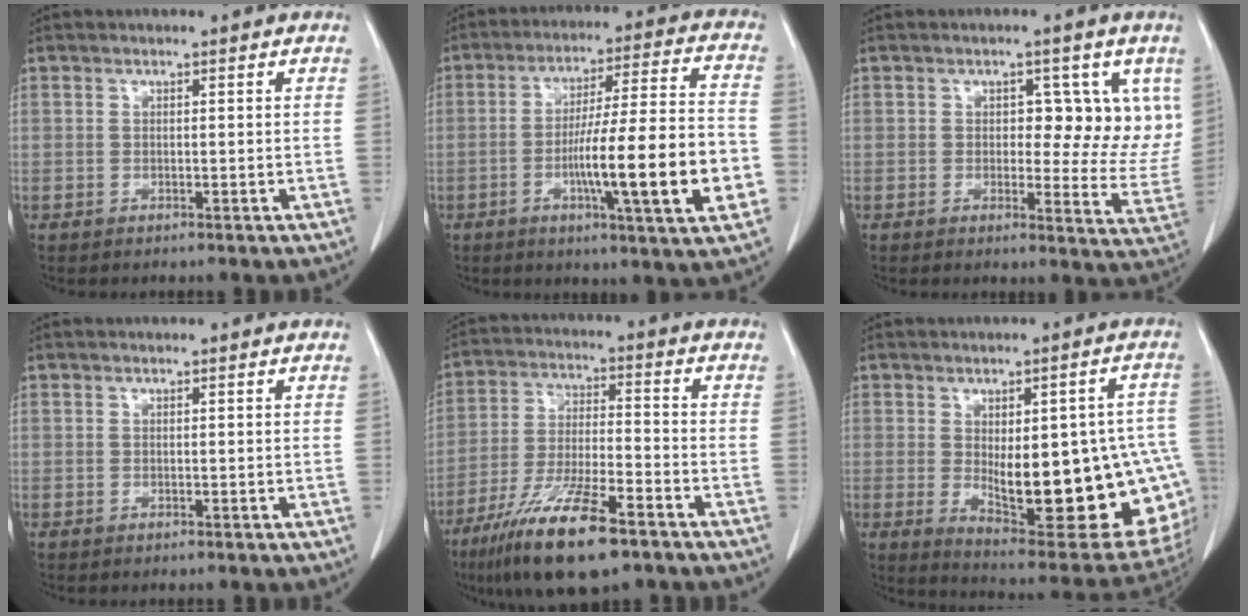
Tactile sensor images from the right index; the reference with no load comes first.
{"total": 18.1, "force": [-4.6, 0.8, 17.5], "torque": [-0.255, 0.003, -0.069]}
{"total": 9.1, "force": [2.7, 4.9, 7.2], "torque": [-0.064, 0.003, 0.033]}
{"total": 0.0}
{"total": 15.1, "force": [-9.8, 2.6, 11.2], "torque": [-0.223, -0.033, -0.174]}
{"total": 23.9, "force": [-2.9, 7.7, 22.4], "torque": [-0.221, 0.005, -0.008]}